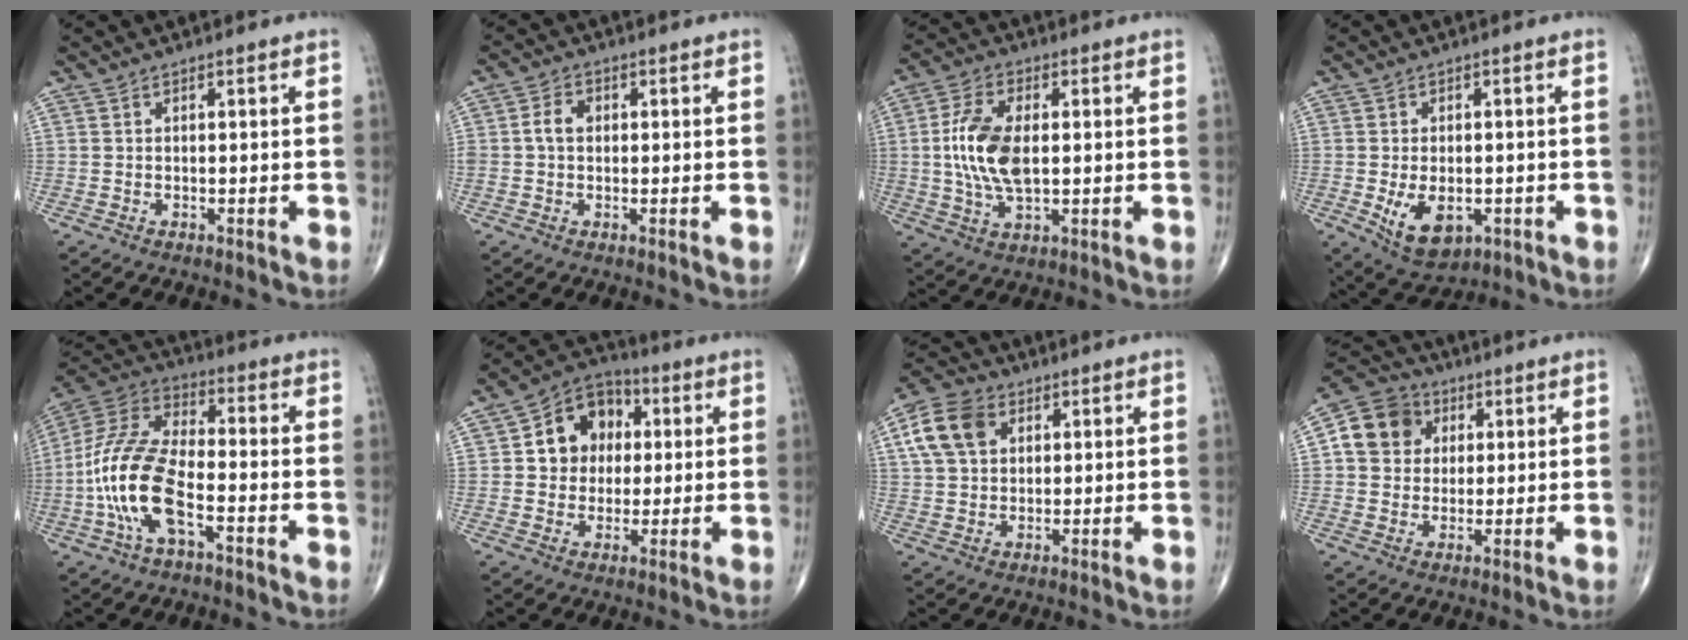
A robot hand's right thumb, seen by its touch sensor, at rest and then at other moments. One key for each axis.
{"total": 3.6, "fx": 0.2, "fy": 2.7, "fz": 2.4, "tx": -0.047, "ty": 0.011, "tz": -0.001}
{"total": 11.7, "fx": 0.6, "fy": 6.0, "fz": 10.0, "tx": -0.207, "ty": 0.002, "tz": 0.013}
{"total": 8.7, "fx": -2.3, "fy": 5.4, "fz": 6.4, "tx": -0.094, "ty": -0.005, "tz": -0.022}
{"total": 16.8, "fx": -4.8, "fy": 7.6, "fz": 14.2, "tx": -0.302, "ty": 0.033, "tz": -0.095}
{"total": 12.2, "fx": 2.3, "fy": 10.0, "fz": 6.5, "tx": -0.058, "ty": 0.011, "tz": 0.031}
{"total": 10.4, "fx": 3.6, "fy": 7.4, "fz": 6.3, "tx": -0.106, "ty": 0.006, "tz": 0.062}
{"total": 10.6, "fx": 2.7, "fy": 9.2, "fz": 4.3, "tx": -0.056, "ty": 0.003, "tz": 0.036}